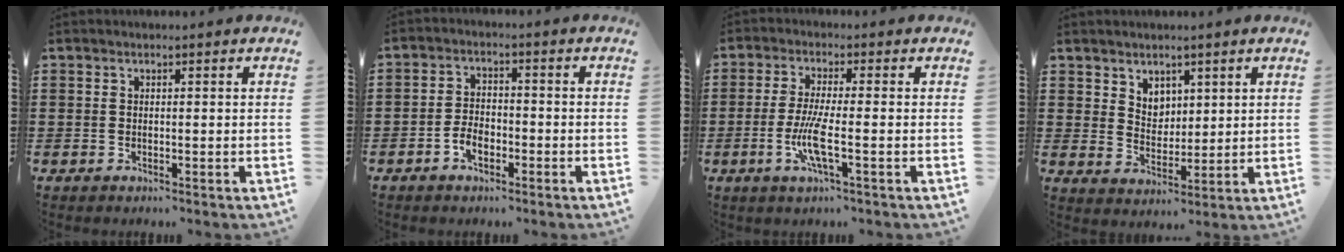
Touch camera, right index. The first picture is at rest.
{"total": 3.4, "force": [-1.8, 2.0, 2.0], "torque": [-0.044, 0.004, -0.036]}
{"total": 6.4, "force": [-1.6, 0.7, 6.1], "torque": [-0.138, -0.020, -0.037]}
{"total": 4.3, "force": [3.1, 2.9, 0.5], "torque": [-0.023, 0.003, 0.059]}